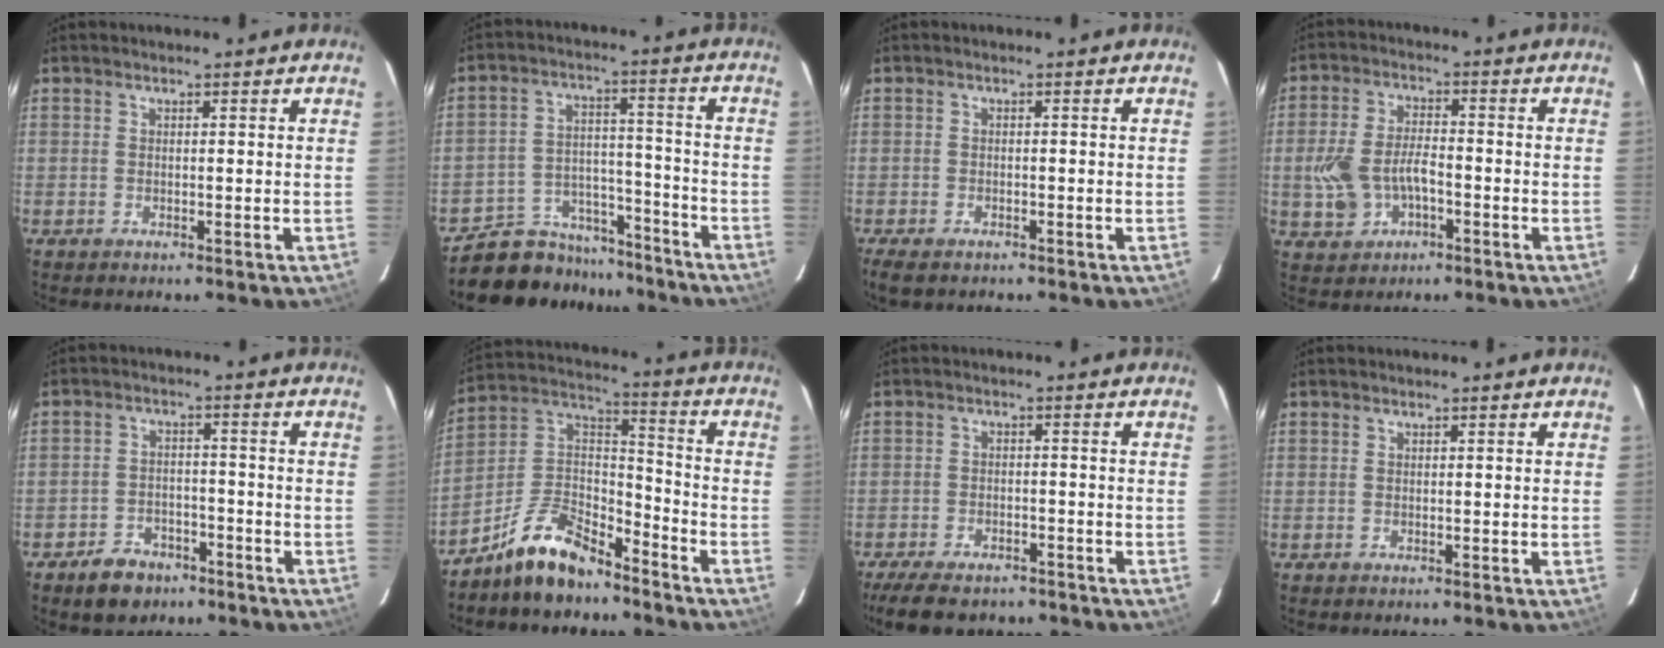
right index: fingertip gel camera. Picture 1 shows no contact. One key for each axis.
{"total": 13.6, "fx": -11.5, "fy": 6.8, "fz": 2.1, "tx": -0.055, "ty": 0.050, "tz": -0.165}
{"total": 4.7, "fx": -3.5, "fy": 1.9, "fz": 2.5, "tx": -0.065, "ty": -0.016, "tz": -0.063}
{"total": 8.6, "fx": -2.6, "fy": 5.2, "fz": 6.3, "tx": -0.144, "ty": 0.008, "tz": -0.038}
{"total": 7.6, "fx": -5.4, "fy": 4.7, "fz": 2.7, "tx": -0.074, "ty": 0.019, "tz": -0.074}
{"total": 12.9, "fx": -9.8, "fy": 5.1, "fz": 6.6, "tx": -0.149, "ty": 0.039, "tz": -0.182}
{"total": 11.4, "fx": -9.1, "fy": 4.5, "fz": 5.1, "tx": -0.121, "ty": -0.016, "tz": -0.143}
{"total": 0.0}